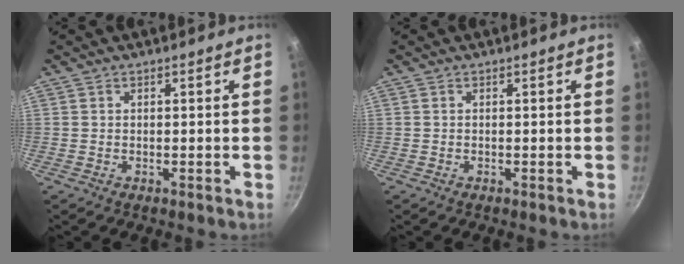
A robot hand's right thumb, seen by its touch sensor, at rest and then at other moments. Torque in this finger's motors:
{"motor_torque": [-0.18, -0.31, -0.31, -0.16, -0.05]}